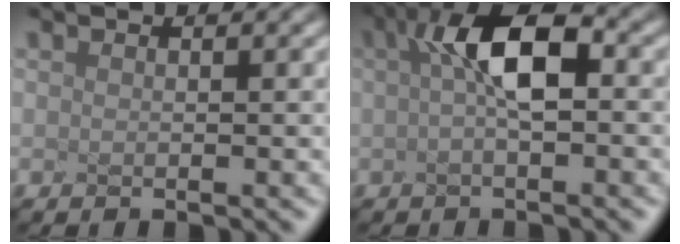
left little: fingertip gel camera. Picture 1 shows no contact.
{"total": 3.9, "force": [-0.5, 0.4, 3.8], "torque": [-0.095, 0.006, 0.025]}